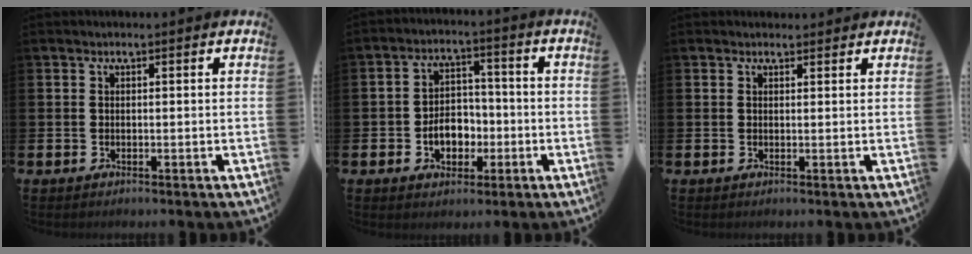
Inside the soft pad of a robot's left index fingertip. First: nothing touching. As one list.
[{"total": 5.4, "force": [-1.7, 4.0, 3.2], "torque": [-0.040, 0.003, -0.039]}, {"total": 1.0, "force": [0.8, 0.5, 0.1], "torque": [0.018, -0.002, 0.011]}]